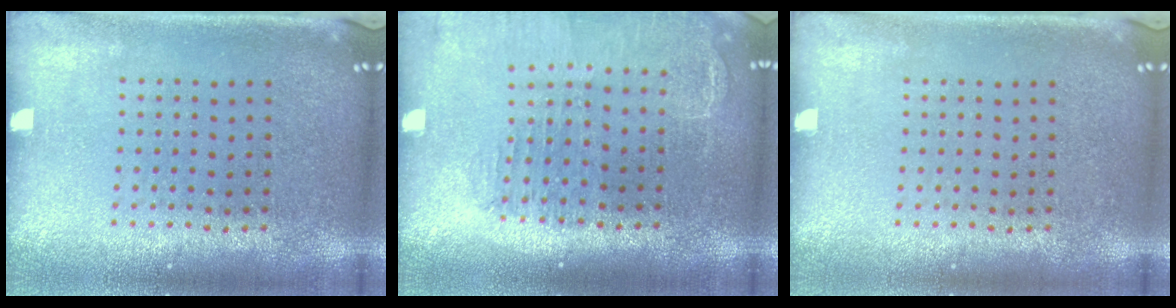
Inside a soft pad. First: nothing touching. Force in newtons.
{"total": 1.4, "press": 1.4, "slide": 0.1}
{"total": 0.0}